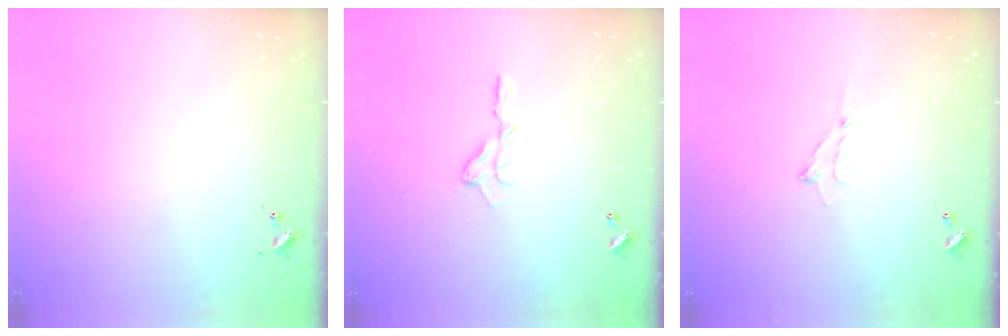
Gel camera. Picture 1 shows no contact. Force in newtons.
{"total": 6.9, "press": 6.9, "slide": 0.7}
{"total": 5.2, "press": 5.2, "slide": 0.3}